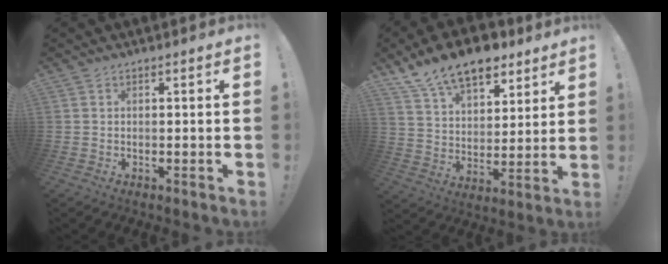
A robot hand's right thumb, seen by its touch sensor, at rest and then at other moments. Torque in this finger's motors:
{"motor_torque": [1.48, 2.44, 0.89, 0.89, 0.07]}